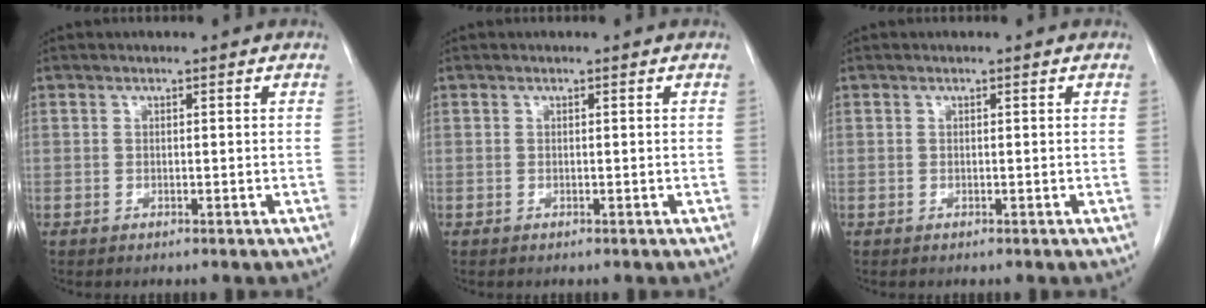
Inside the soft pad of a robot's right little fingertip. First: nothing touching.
{"total": 0.0}
{"total": 0.0}